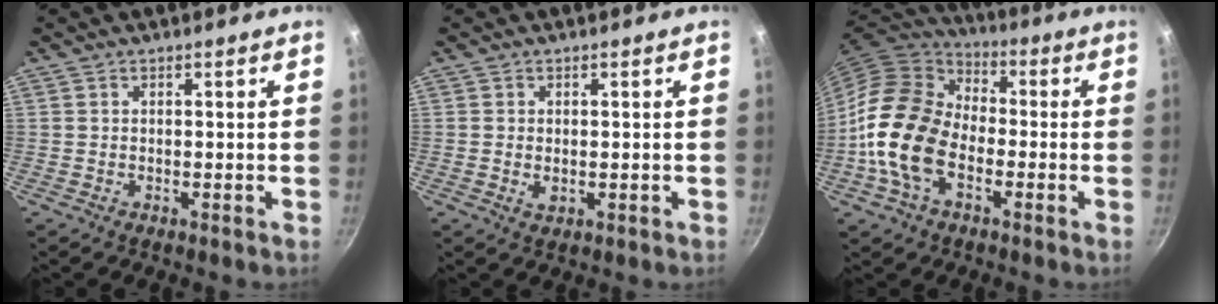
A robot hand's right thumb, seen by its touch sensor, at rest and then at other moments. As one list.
[{"total": 1.9, "force": [-0.1, 1.3, 1.4], "torque": [-0.023, -0.003, 0.000]}, {"total": 17.6, "force": [-4.0, 11.7, 12.5], "torque": [-0.209, 0.030, -0.094]}]